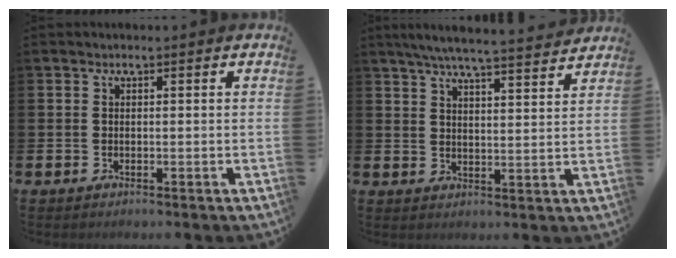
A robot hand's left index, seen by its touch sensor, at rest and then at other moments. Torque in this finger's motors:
{"motor_torque": [0.99, -1.15, 0.29, 0.10]}